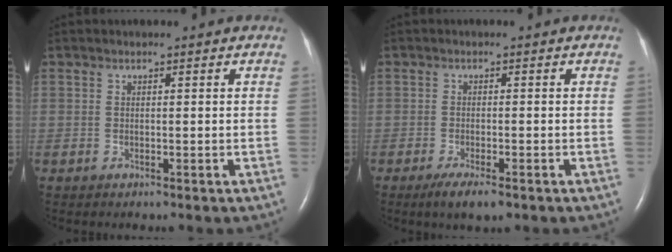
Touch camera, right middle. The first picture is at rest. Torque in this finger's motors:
{"motor_torque": [0.49, -0.32, 0.02, 0.03]}